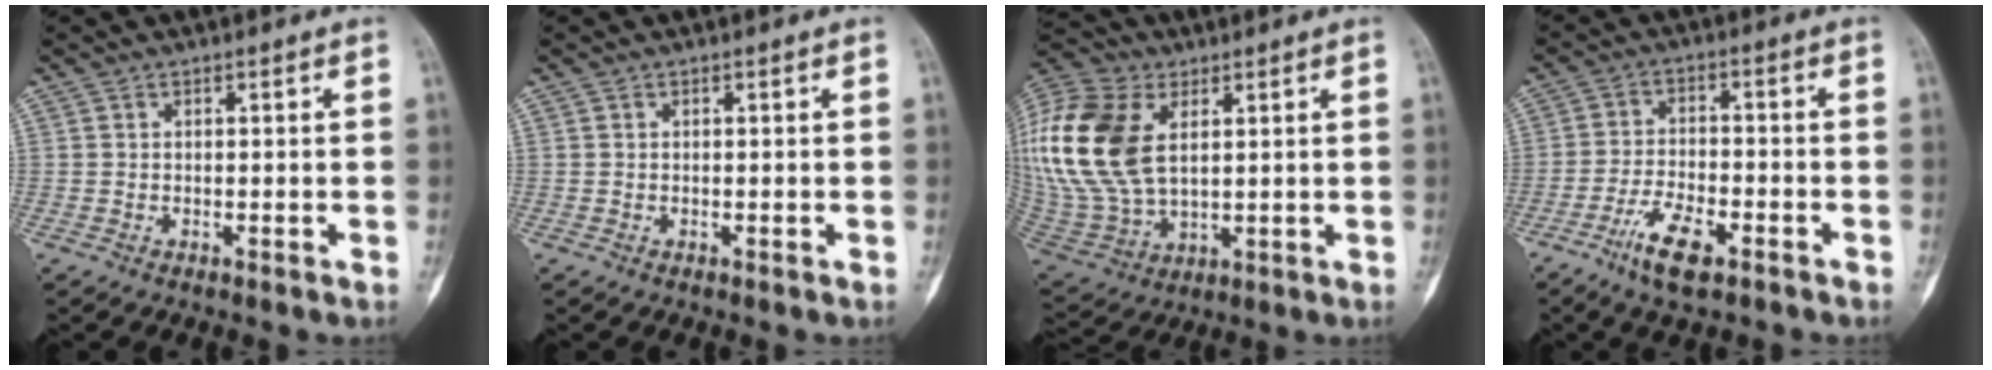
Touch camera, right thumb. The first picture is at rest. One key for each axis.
{"total": 0.0}
{"total": 24.7, "fx": 6.1, "fy": 15.6, "fz": 18.2, "tx": -0.421, "ty": -0.005, "tz": 0.122}
{"total": 7.9, "fx": -4.8, "fy": 3.0, "fz": 5.5, "tx": -0.101, "ty": 0.020, "tz": -0.086}